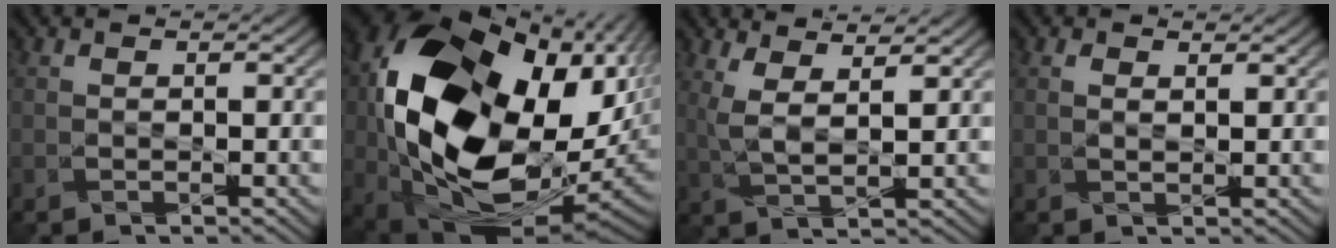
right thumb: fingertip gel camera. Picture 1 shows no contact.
{"total": 22.9, "force": [1.6, 14.8, 17.3], "torque": [-0.404, -0.047, 0.067]}
{"total": 4.9, "force": [3.0, 1.0, 3.7], "torque": [-0.094, 0.000, 0.065]}
{"total": 1.1, "force": [0.7, 0.3, 0.8], "torque": [-0.020, 0.000, 0.018]}